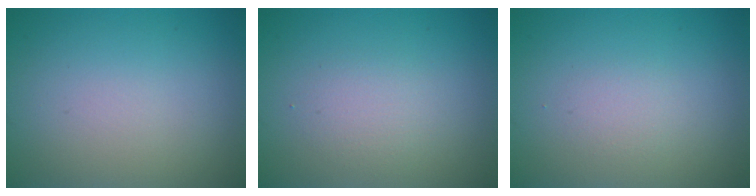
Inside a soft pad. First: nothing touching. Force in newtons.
{"total": 1.6, "press": 1.6, "slide": 0.1}
{"total": 1.1, "press": 1.1, "slide": 0.0}